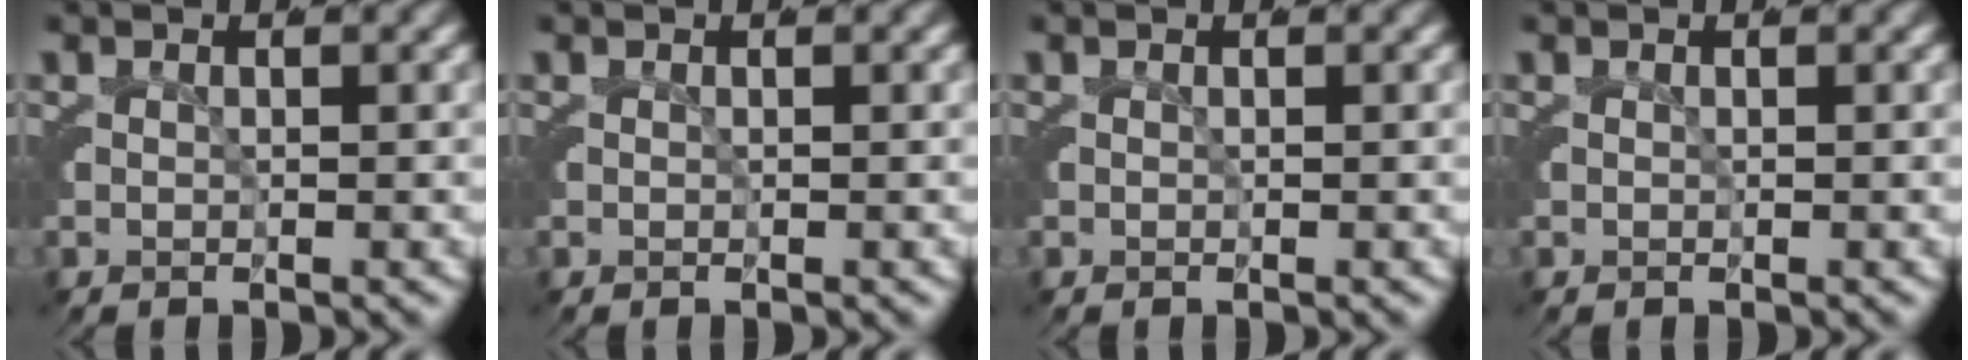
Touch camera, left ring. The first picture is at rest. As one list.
[{"total": 0.0}, {"total": 0.0}, {"total": 0.0}]